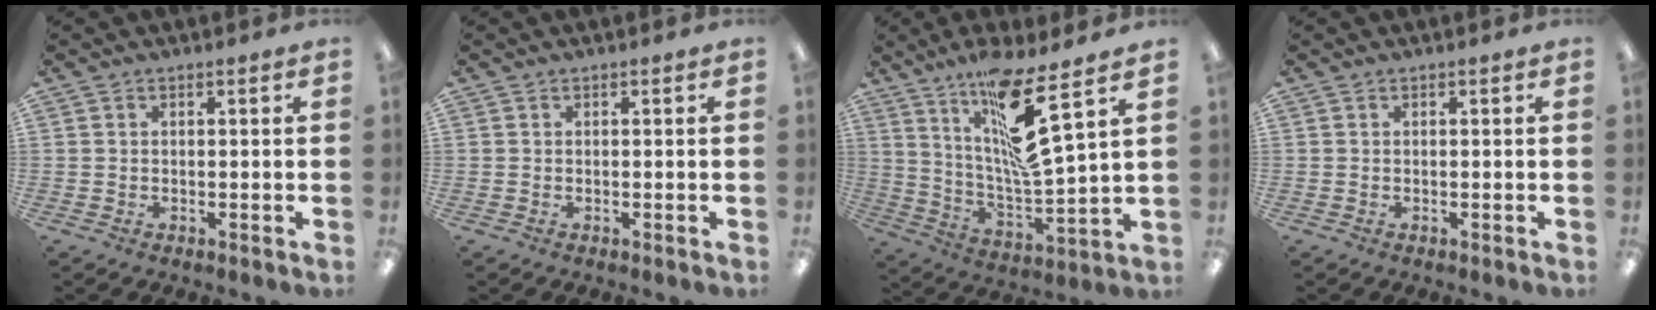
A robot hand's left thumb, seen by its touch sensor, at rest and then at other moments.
{"total": 0.0}
{"total": 17.2, "force": [10.5, 2.8, 13.3], "torque": [-0.253, -0.055, 0.164]}
{"total": 0.0}